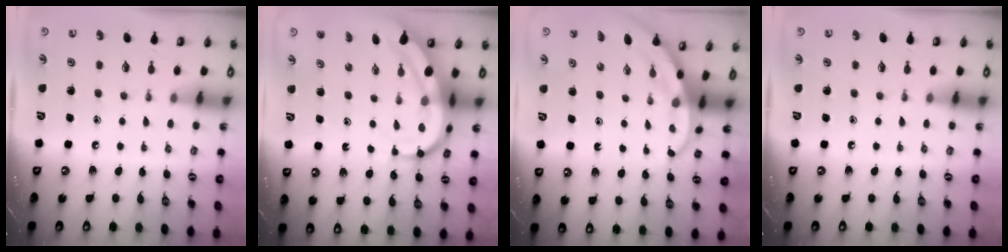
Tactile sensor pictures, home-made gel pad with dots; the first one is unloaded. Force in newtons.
{"total": 10.4, "press": 10.4, "slide": 1.0}
{"total": 3.3, "press": 3.3, "slide": 0.1}
{"total": 0.0}